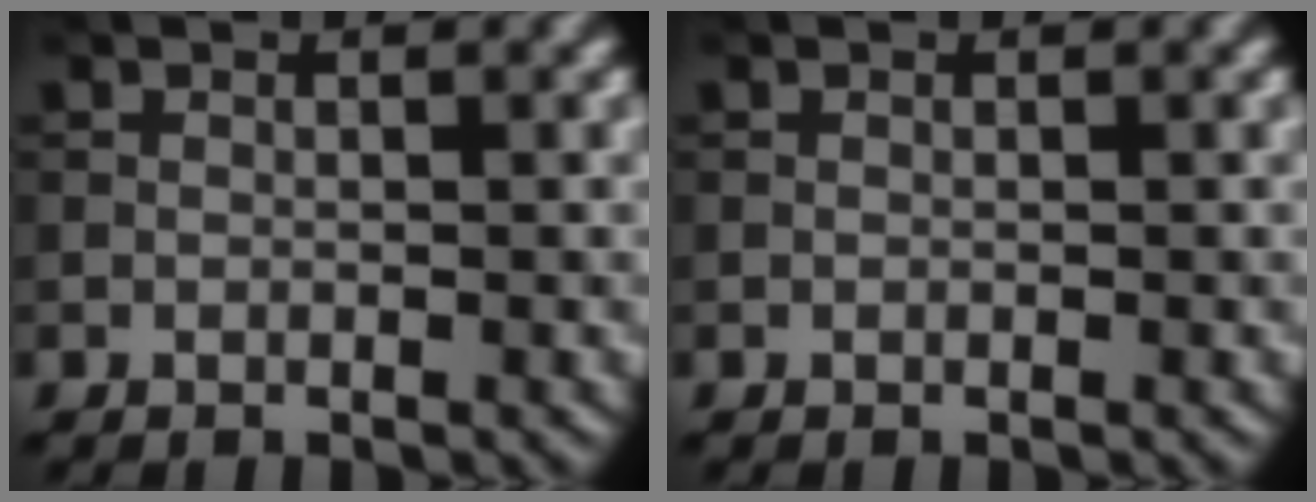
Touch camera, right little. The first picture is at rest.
{"total": 0.0}